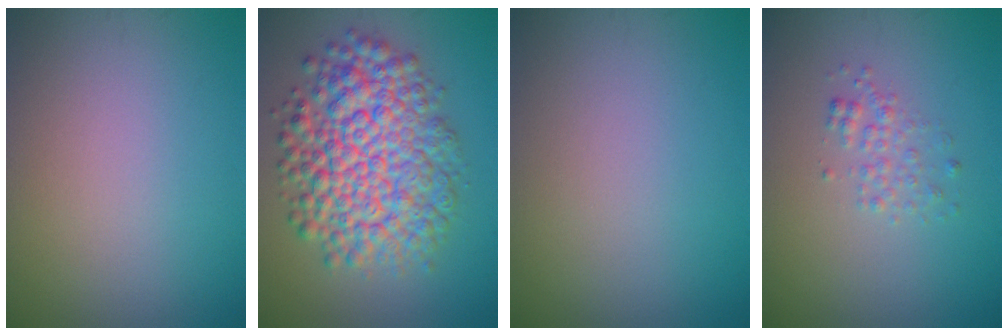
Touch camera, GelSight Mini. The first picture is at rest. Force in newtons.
{"total": 9.5, "press": 9.5, "slide": 0.3}
{"total": 0.0}
{"total": 1.5, "press": 1.5, "slide": 0.0}